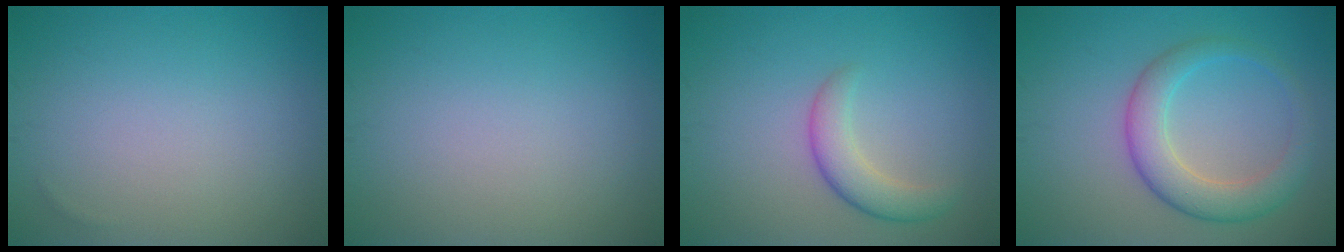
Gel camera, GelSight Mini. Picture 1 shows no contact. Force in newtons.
{"total": 0.0}
{"total": 3.0, "press": 3.0, "slide": 0.1}
{"total": 4.7, "press": 4.7, "slide": 0.1}